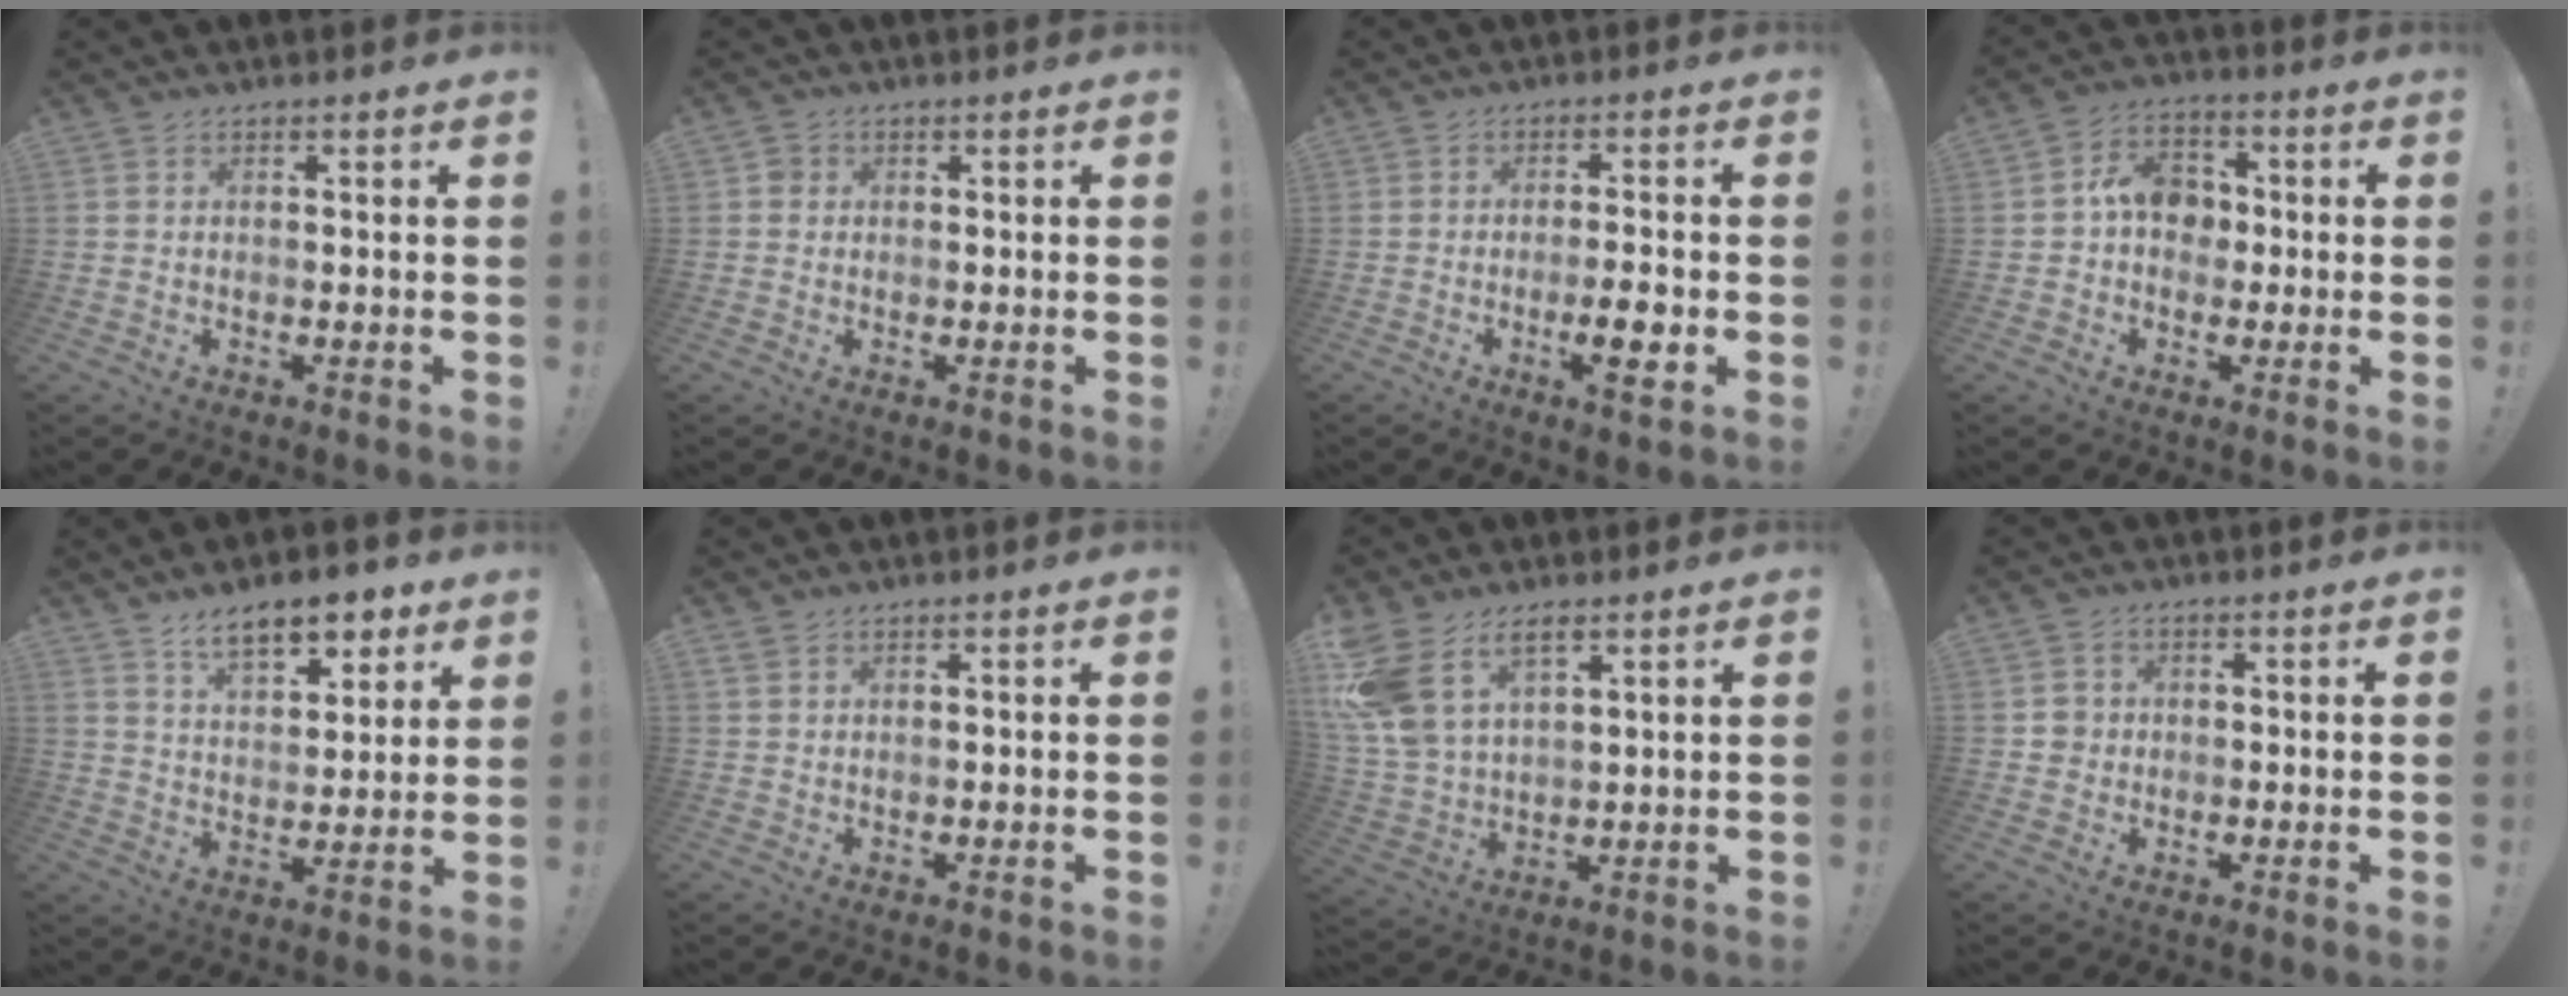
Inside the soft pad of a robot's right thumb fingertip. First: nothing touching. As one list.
[{"total": 2.1, "force": [0.5, 2.0, 0.6], "torque": [-0.007, 0.003, 0.008]}, {"total": 7.6, "force": [-2.7, 1.3, 7.0], "torque": [-0.099, -0.004, -0.047]}, {"total": 10.5, "force": [0.5, 8.6, 6.0], "torque": [-0.100, 0.020, 0.014]}, {"total": 11.6, "force": [7.7, 5.3, 6.9], "torque": [-0.100, -0.039, 0.138]}, {"total": 1.7, "force": [1.4, 0.8, 0.5], "torque": [-0.003, -0.007, 0.025]}, {"total": 12.0, "force": [7.0, 6.7, 7.0], "torque": [-0.149, -0.031, 0.137]}, {"total": 3.5, "force": [0.1, 3.4, 0.8], "torque": [-0.002, 0.004, 0.002]}]